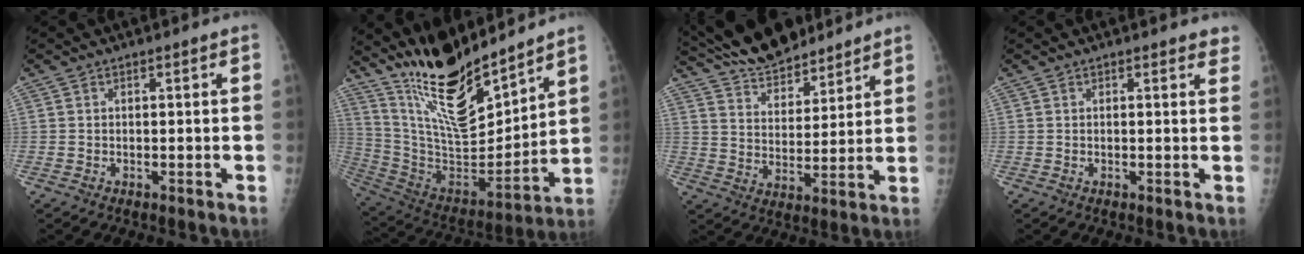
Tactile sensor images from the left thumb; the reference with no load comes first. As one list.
[{"total": 19.8, "force": [16.2, 4.8, 10.4], "torque": [-0.144, -0.111, 0.304]}, {"total": 15.0, "force": [13.2, 4.9, 5.2], "torque": [-0.053, -0.053, 0.227]}, {"total": 2.0, "force": [1.7, 0.6, 0.8], "torque": [0.004, -0.005, 0.010]}]